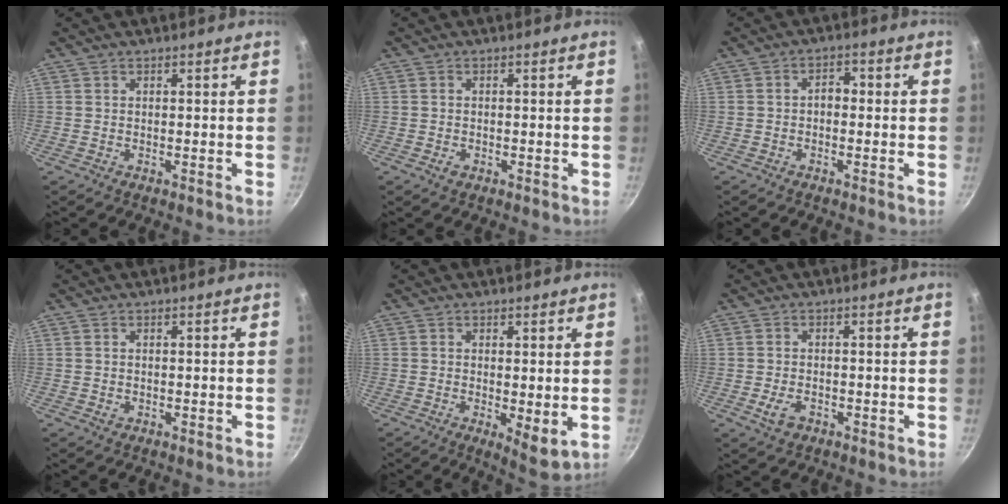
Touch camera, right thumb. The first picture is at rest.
{"total": 1.3, "force": [-0.5, 0.9, 0.8], "torque": [-0.011, 0.001, -0.009]}
{"total": 2.6, "force": [-0.6, 1.8, 1.8], "torque": [-0.019, 0.012, -0.014]}
{"total": 0.5, "force": [0.0, 0.4, 0.3], "torque": [-0.002, 0.002, -0.001]}
{"total": 5.8, "force": [-0.3, 2.1, 5.4], "torque": [-0.077, -0.021, 0.000]}
{"total": 3.7, "force": [-1.4, 2.4, 2.4], "torque": [-0.043, 0.008, -0.023]}